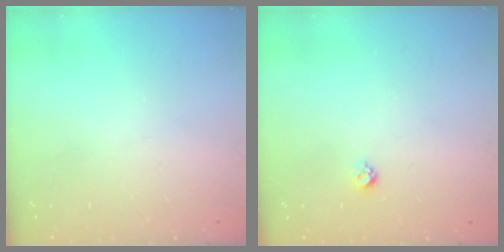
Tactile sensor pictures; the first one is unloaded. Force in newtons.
{"total": 3.8, "press": 3.8, "slide": 0.6}